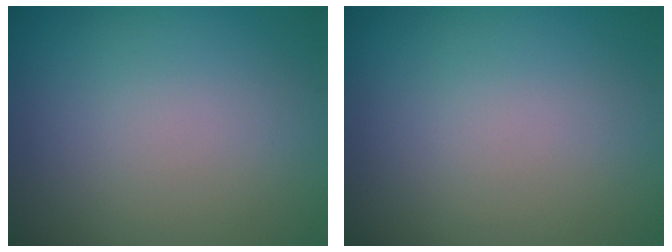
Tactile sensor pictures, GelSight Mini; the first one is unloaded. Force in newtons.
{"total": 0.0}